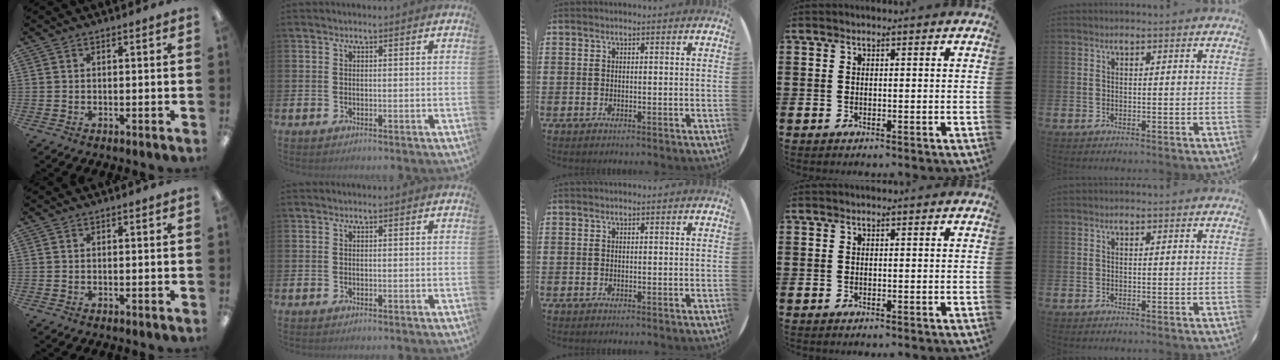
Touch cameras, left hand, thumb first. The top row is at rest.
{}